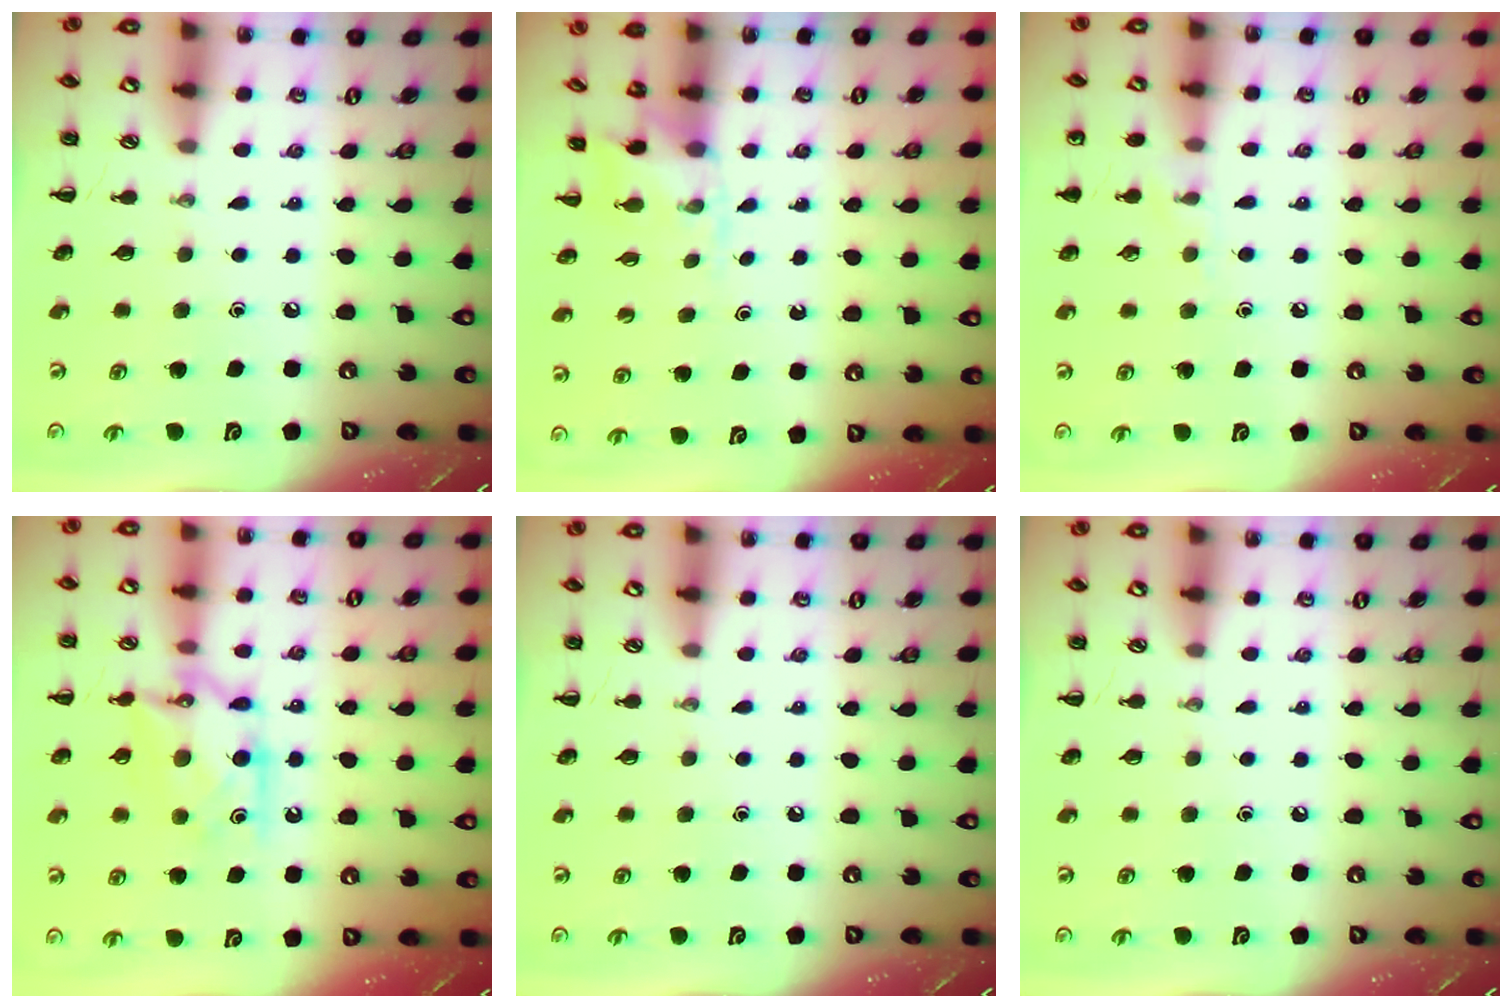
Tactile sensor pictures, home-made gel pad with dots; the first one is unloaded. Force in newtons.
{"total": 2.9, "press": 2.7, "slide": 1.2}
{"total": 6.0, "press": 5.7, "slide": 1.9}
{"total": 11.2, "press": 11.1, "slide": 0.4}
{"total": 0.0}
{"total": 0.0}